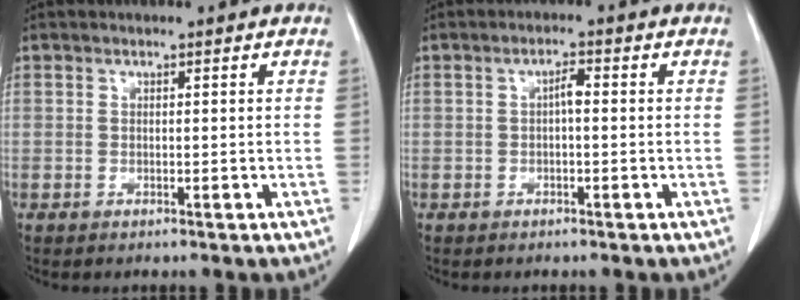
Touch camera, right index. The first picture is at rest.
{"total": 1.9, "force": [0.0, 0.5, 1.9], "torque": [-0.033, 0.006, 0.000]}